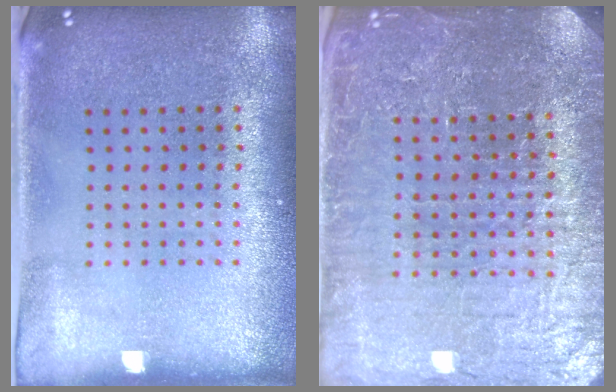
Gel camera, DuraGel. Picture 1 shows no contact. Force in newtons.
{"total": 5.1, "press": 4.6, "slide": 2.0}